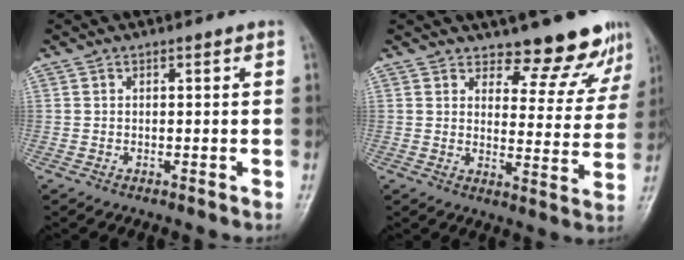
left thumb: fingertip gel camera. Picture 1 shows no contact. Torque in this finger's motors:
{"motor_torque": [0.37, 0.31, -0.30, -0.37, 0.07]}